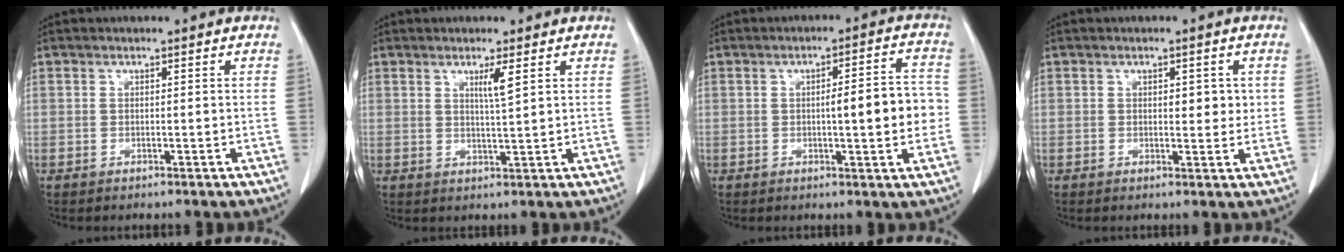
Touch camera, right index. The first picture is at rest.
{"total": 2.8, "force": [1.3, -0.4, 2.5], "torque": [-0.046, -0.005, 0.024]}
{"total": 8.0, "force": [-0.5, 1.3, 7.9], "torque": [-0.104, 0.017, -0.006]}
{"total": 3.2, "force": [0.8, 1.5, 2.7], "torque": [-0.031, -0.004, 0.010]}